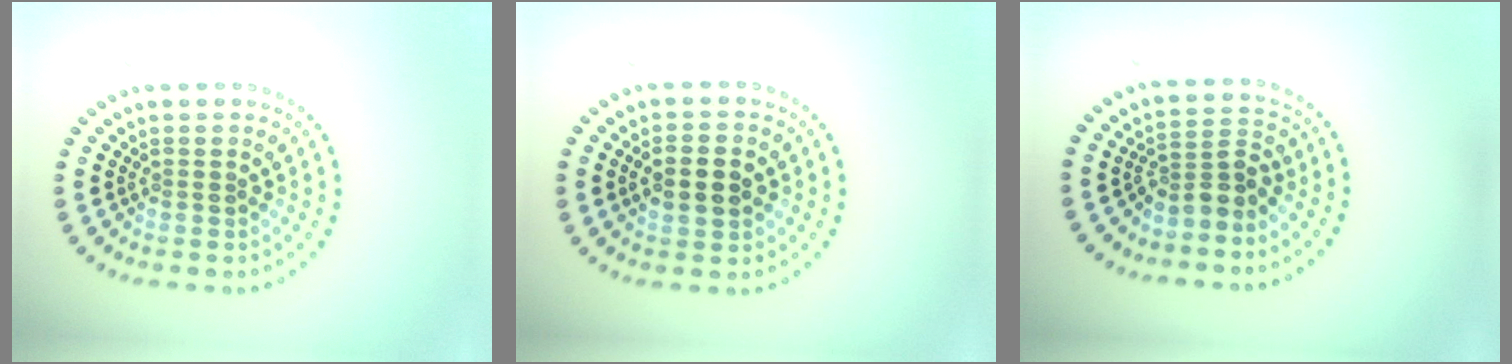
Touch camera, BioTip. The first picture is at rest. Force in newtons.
{"total": 4.2, "press": 4.2, "slide": 0.1}
{"total": 2.7, "press": 2.0, "slide": 1.9}